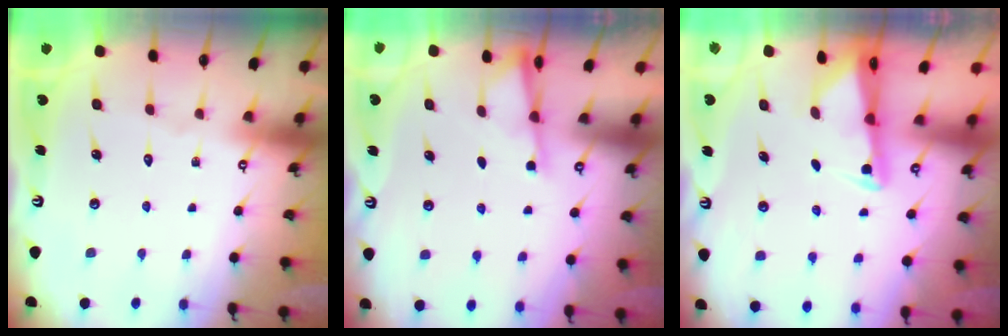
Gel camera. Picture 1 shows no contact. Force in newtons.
{"total": 2.4, "press": 2.4, "slide": 0.4}
{"total": 2.0, "press": 2.0, "slide": 0.3}